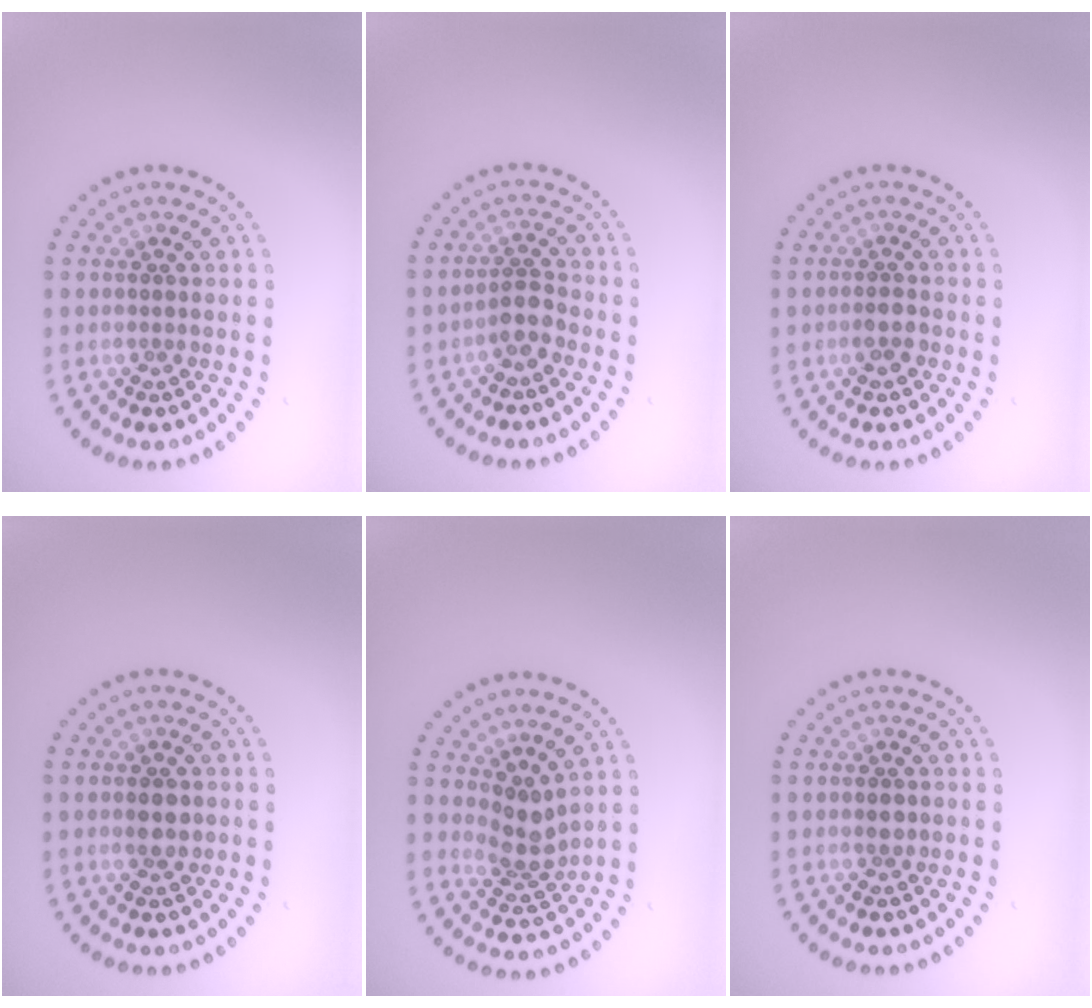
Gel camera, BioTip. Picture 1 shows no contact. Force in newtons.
{"total": 2.2, "press": 1.7, "slide": 1.3}
{"total": 1.6, "press": 1.5, "slide": 0.6}
{"total": 2.0, "press": 2.0, "slide": 0.1}
{"total": 2.8, "press": 2.2, "slide": 1.8}
{"total": 1.2, "press": 1.2, "slide": 0.1}